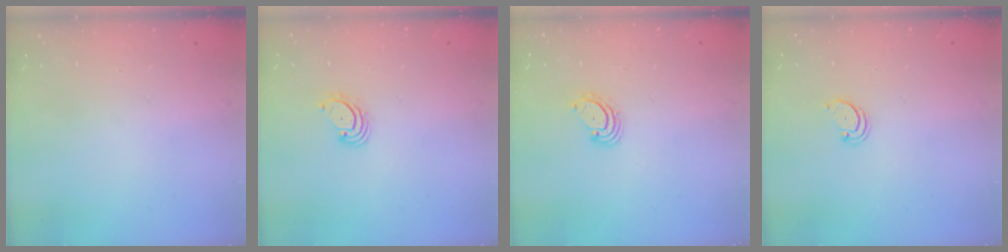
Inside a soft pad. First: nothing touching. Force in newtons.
{"total": 3.1, "press": 3.1, "slide": 0.3}
{"total": 3.1, "press": 3.1, "slide": 0.3}
{"total": 2.0, "press": 2.0, "slide": 0.2}